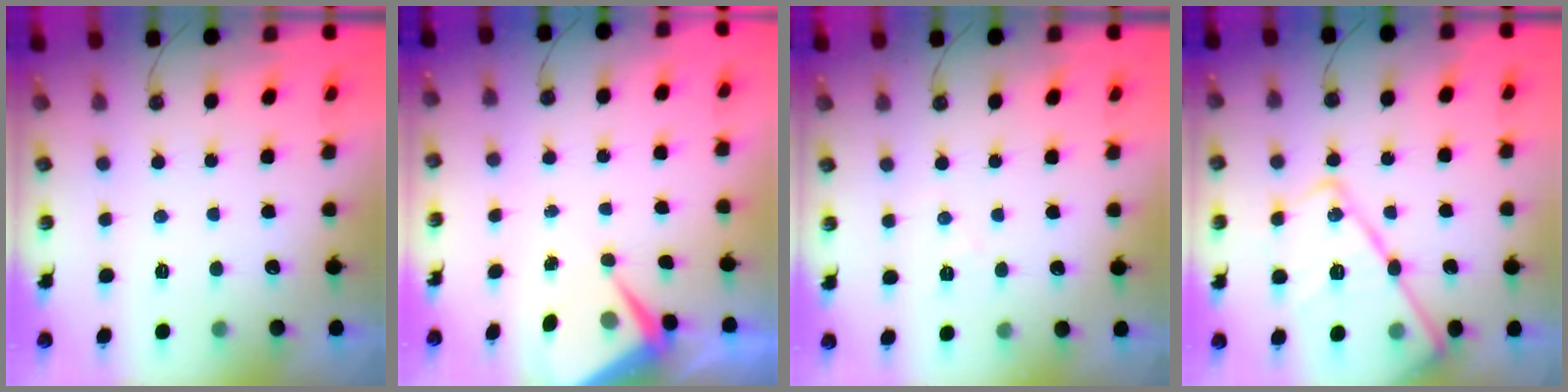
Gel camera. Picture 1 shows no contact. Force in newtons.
{"total": 6.3, "press": 6.3, "slide": 0.8}
{"total": 4.4, "press": 4.3, "slide": 0.7}
{"total": 23.5, "press": 23.4, "slide": 1.8}